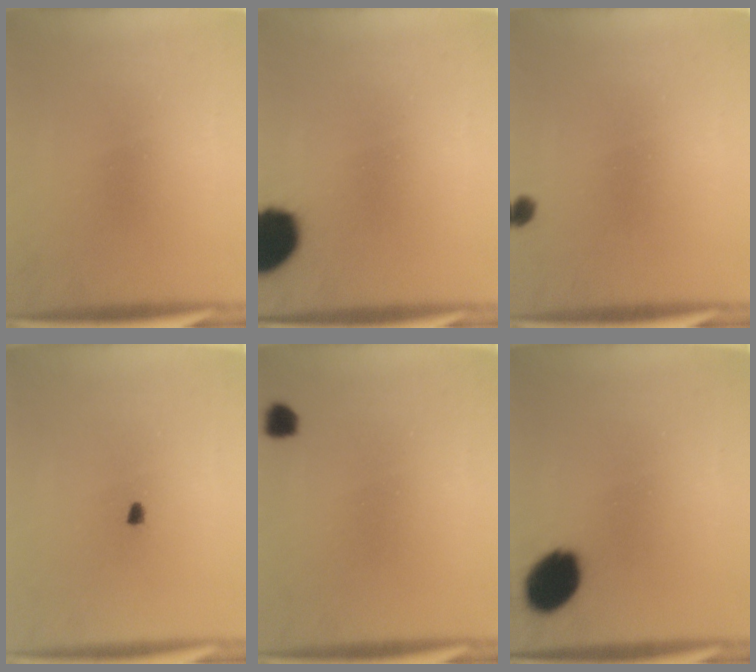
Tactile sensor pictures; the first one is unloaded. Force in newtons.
{"total": 13.1}
{"total": 1.3}
{"total": 1.0}
{"total": 2.0}
{"total": 10.8}